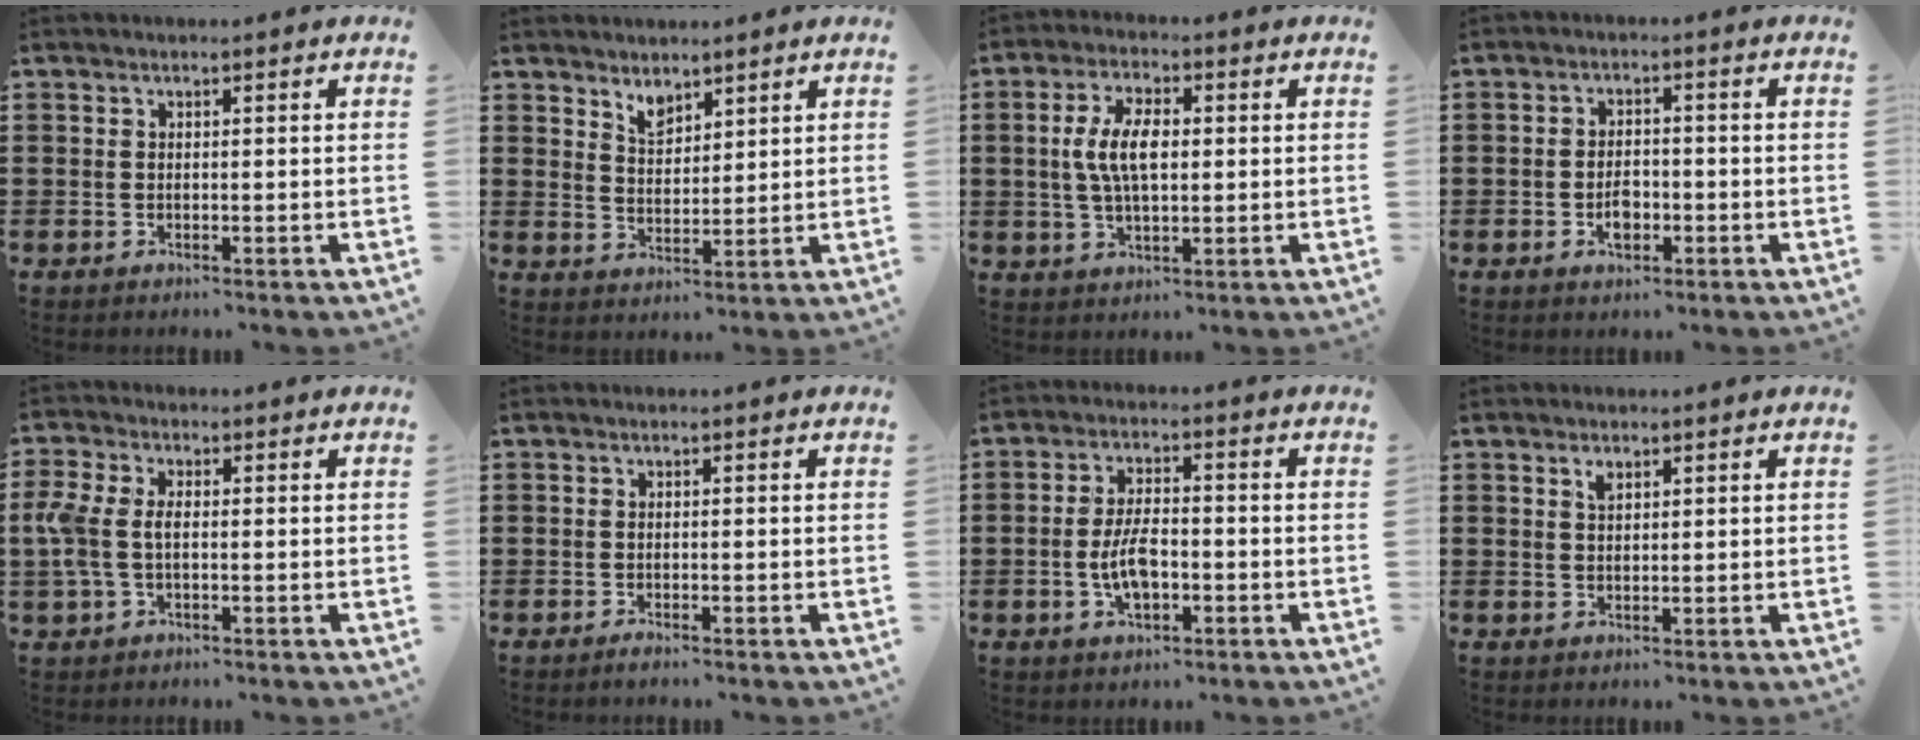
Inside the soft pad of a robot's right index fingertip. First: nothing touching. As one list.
[{"total": 3.1, "force": [2.8, 1.4, 0.6], "torque": [-0.022, 0.002, 0.052]}, {"total": 7.3, "force": [0.5, 3.3, 6.5], "torque": [-0.138, 0.007, 0.003]}, {"total": 3.3, "force": [-1.2, 1.7, 2.6], "torque": [-0.049, 0.001, -0.021]}, {"total": 4.8, "force": [-0.5, 2.8, 3.9], "torque": [-0.111, -0.006, -0.019]}, {"total": 0.6, "force": [-0.6, 0.0, 0.3], "torque": [-0.007, -0.004, -0.010]}, {"total": 5.9, "force": [-1.5, 2.6, 5.1], "torque": [-0.110, -0.001, -0.031]}, {"total": 1.6, "force": [1.0, 0.7, 0.9], "torque": [-0.021, 0.004, 0.017]}]